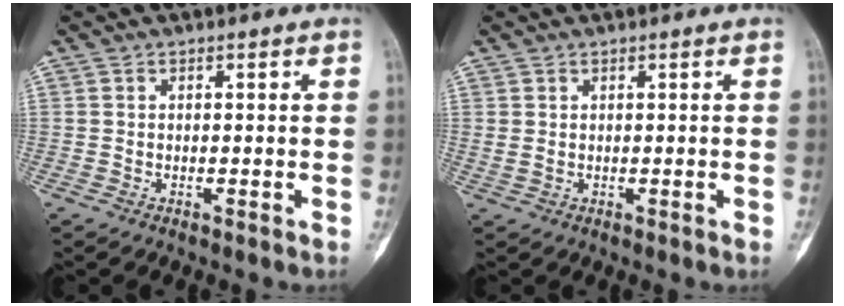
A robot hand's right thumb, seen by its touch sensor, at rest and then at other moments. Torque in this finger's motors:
{"motor_torque": [0.37, 0.18, 0.23, -0.06, -0.02]}